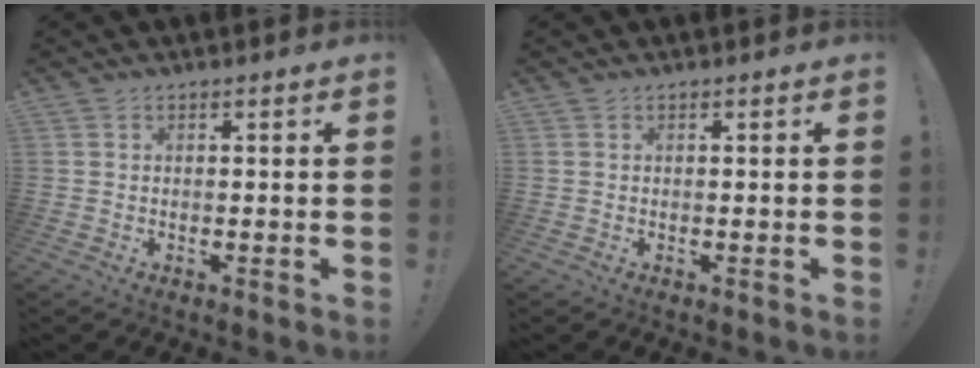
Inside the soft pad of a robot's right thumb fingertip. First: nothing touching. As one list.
[{"total": 0.0}]